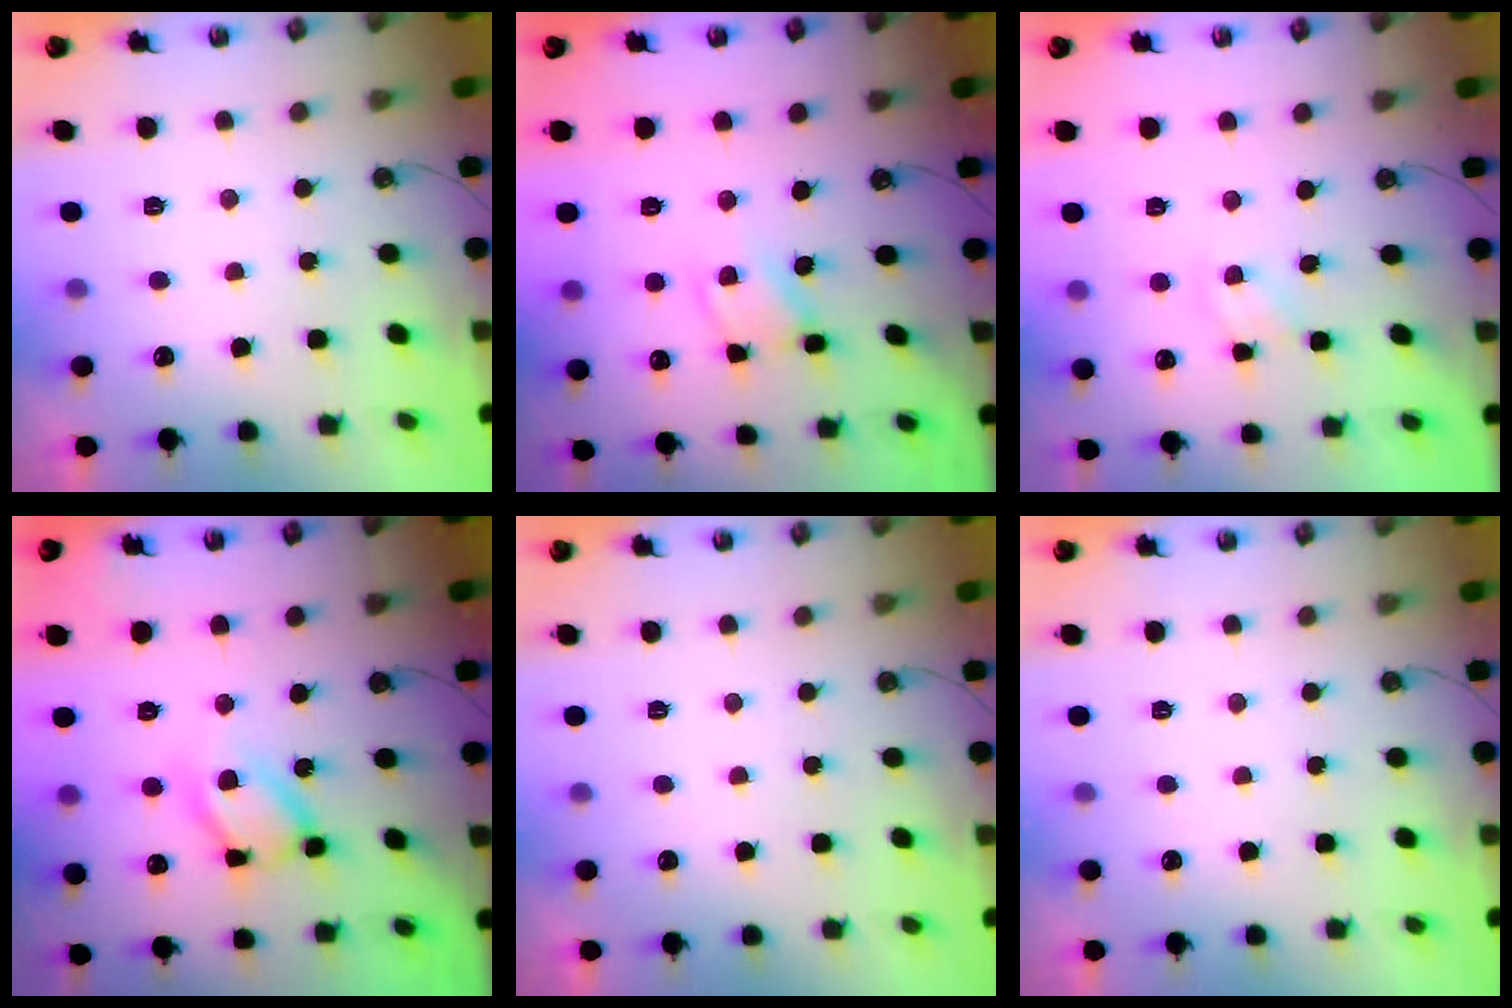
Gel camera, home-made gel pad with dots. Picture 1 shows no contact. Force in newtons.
{"total": 6.7, "press": 6.7, "slide": 0.5}
{"total": 3.3, "press": 3.3, "slide": 0.1}
{"total": 14.0, "press": 14.0, "slide": 1.1}
{"total": 0.0}
{"total": 0.0}